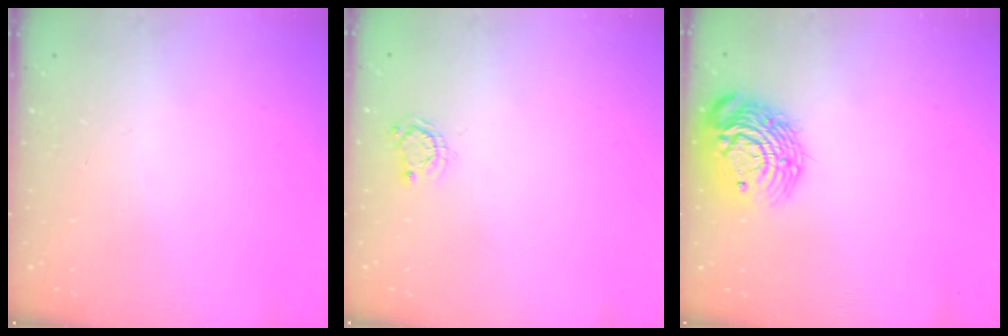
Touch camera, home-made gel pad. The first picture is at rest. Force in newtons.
{"total": 4.1, "press": 4.1, "slide": 0.4}
{"total": 15.8, "press": 15.7, "slide": 1.3}